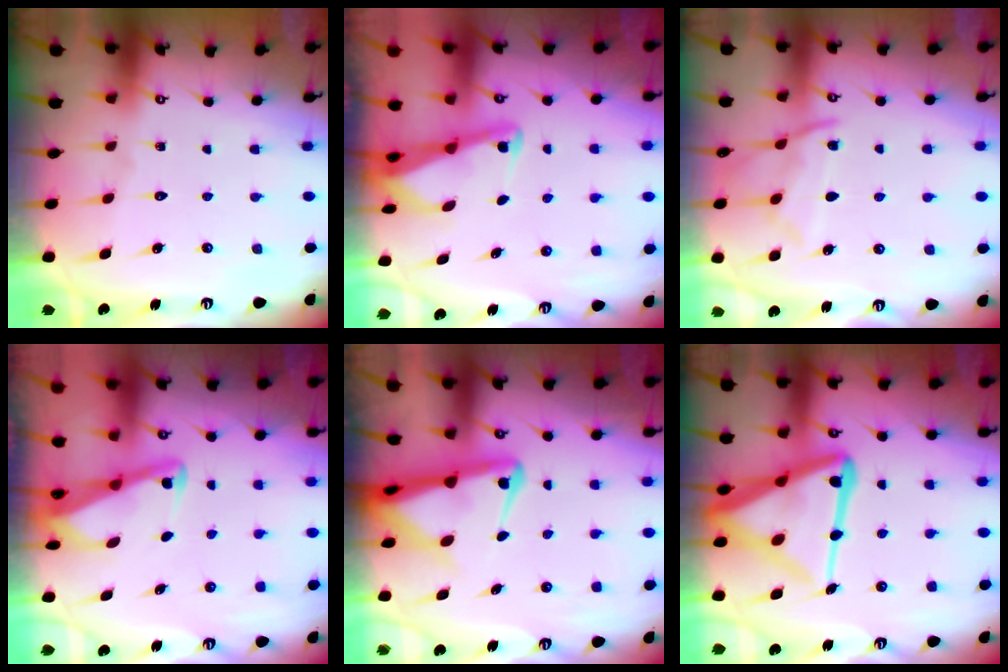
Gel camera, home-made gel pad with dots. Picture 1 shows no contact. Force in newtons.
{"total": 2.2, "press": 2.2, "slide": 0.3}
{"total": 7.8, "press": 7.8, "slide": 0.2}
{"total": 3.0, "press": 3.0, "slide": 0.4}
{"total": 4.8, "press": 4.6, "slide": 1.2}
{"total": 18.8, "press": 18.7, "slide": 2.2}